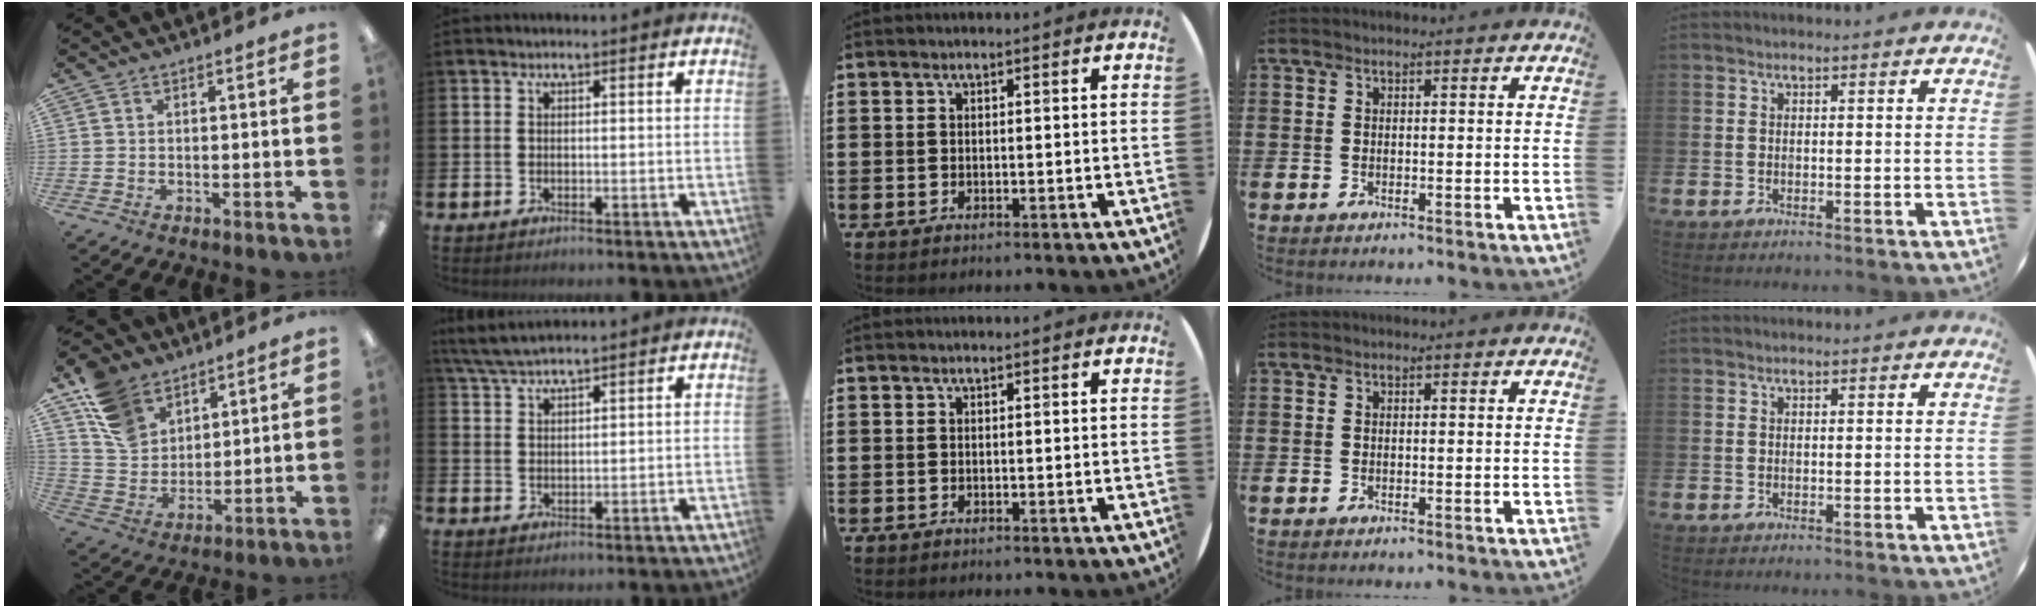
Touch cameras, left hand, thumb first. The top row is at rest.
{"thumb": {"total": 12.9, "force": [8.4, 8.9, 4.2], "torque": [-0.090, -0.038, 0.169]}, "index": {"total": 4.1, "force": [3.8, 0.4, 1.5], "torque": [-0.040, -0.008, 0.071]}}